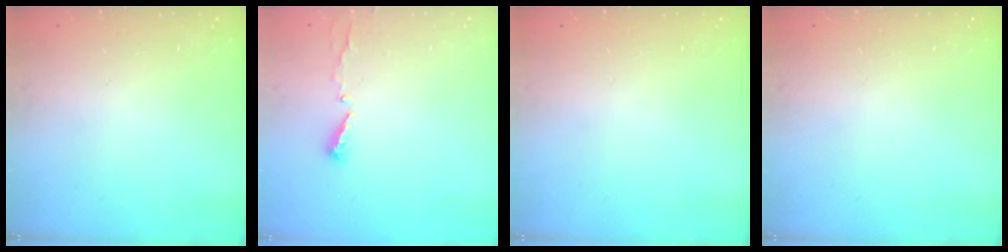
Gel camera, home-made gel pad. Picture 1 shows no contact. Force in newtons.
{"total": 4.8, "press": 4.8, "slide": 0.3}
{"total": 0.0}
{"total": 0.0}